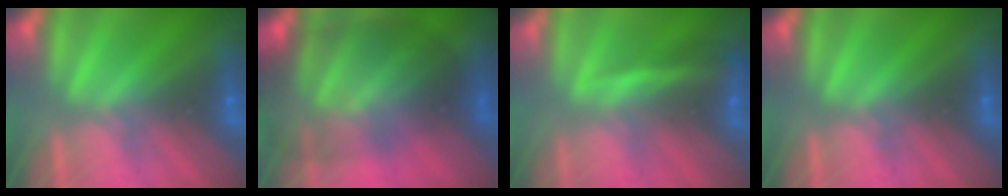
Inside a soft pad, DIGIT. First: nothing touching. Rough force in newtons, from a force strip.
{"total": 9.5}
{"total": 2.9}
{"total": 0.0}